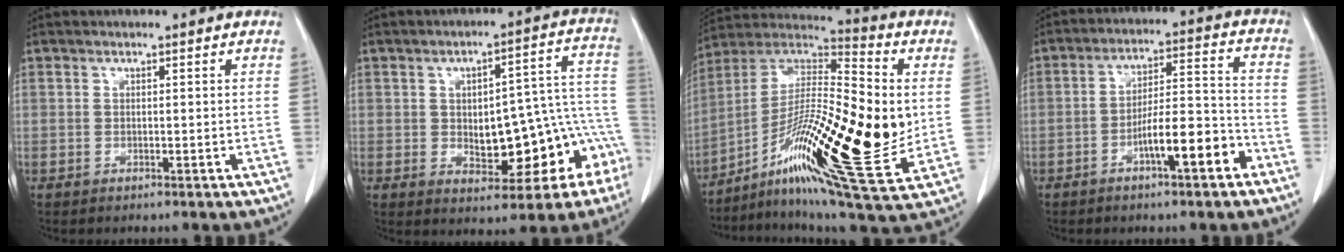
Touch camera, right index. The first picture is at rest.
{"total": 15.5, "force": [-4.3, 6.6, 13.4], "torque": [-0.122, 0.052, -0.040]}
{"total": 23.8, "force": [-2.9, 4.1, 23.2], "torque": [-0.402, 0.001, -0.052]}
{"total": 9.5, "force": [-4.9, 1.4, 8.1], "torque": [-0.131, 0.020, -0.076]}